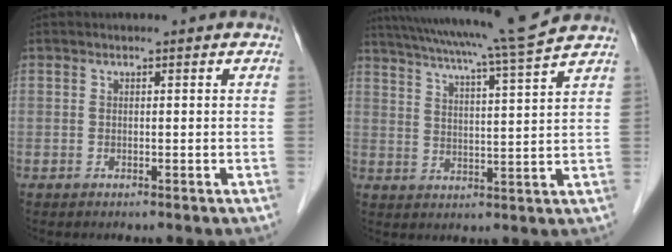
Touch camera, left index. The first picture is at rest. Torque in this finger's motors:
{"motor_torque": [0.88, -1.16, 0.47, 0.08]}